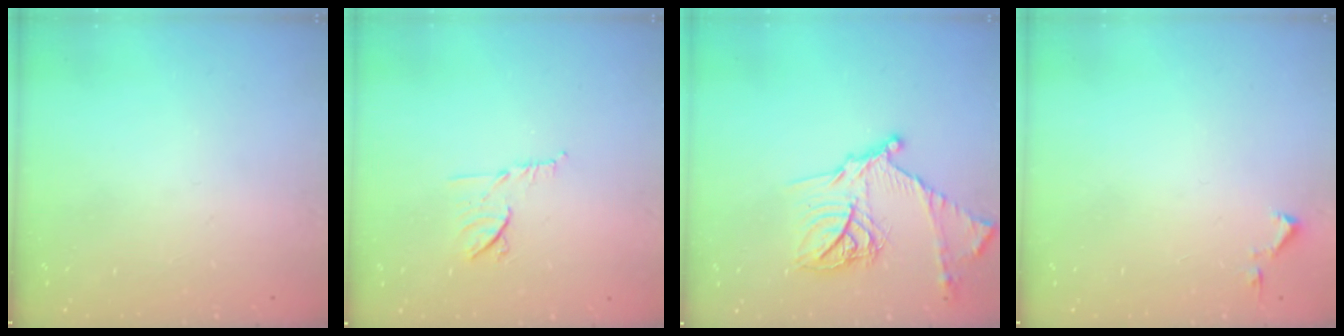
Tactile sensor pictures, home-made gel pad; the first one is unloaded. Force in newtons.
{"total": 8.0, "press": 7.9, "slide": 1.0}
{"total": 18.3, "press": 18.2, "slide": 1.7}
{"total": 3.5, "press": 3.4, "slide": 0.6}